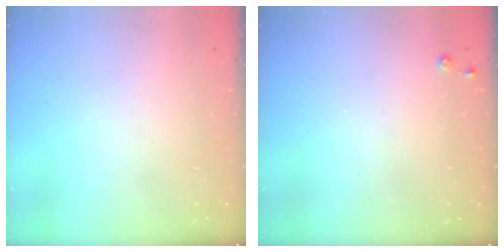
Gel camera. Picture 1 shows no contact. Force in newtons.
{"total": 3.5, "press": 3.5, "slide": 0.5}